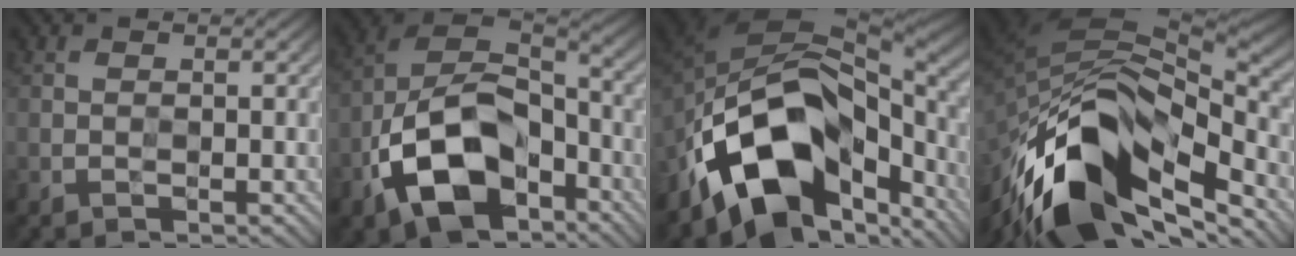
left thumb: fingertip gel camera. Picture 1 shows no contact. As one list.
[{"total": 13.7, "force": [-7.1, 8.1, 8.4], "torque": [-0.169, -0.018, -0.151]}, {"total": 13.0, "force": [-8.0, 7.5, 6.9], "torque": [-0.109, -0.003, -0.153]}, {"total": 15.9, "force": [-9.4, 7.8, 10.2], "torque": [-0.200, -0.013, -0.172]}]